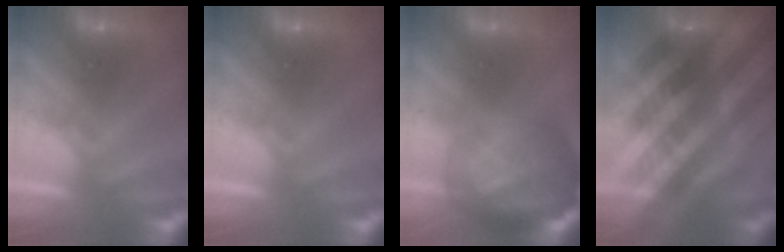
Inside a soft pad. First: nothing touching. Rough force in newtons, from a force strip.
{"total": 0.0}
{"total": 7.2}
{"total": 8.5}